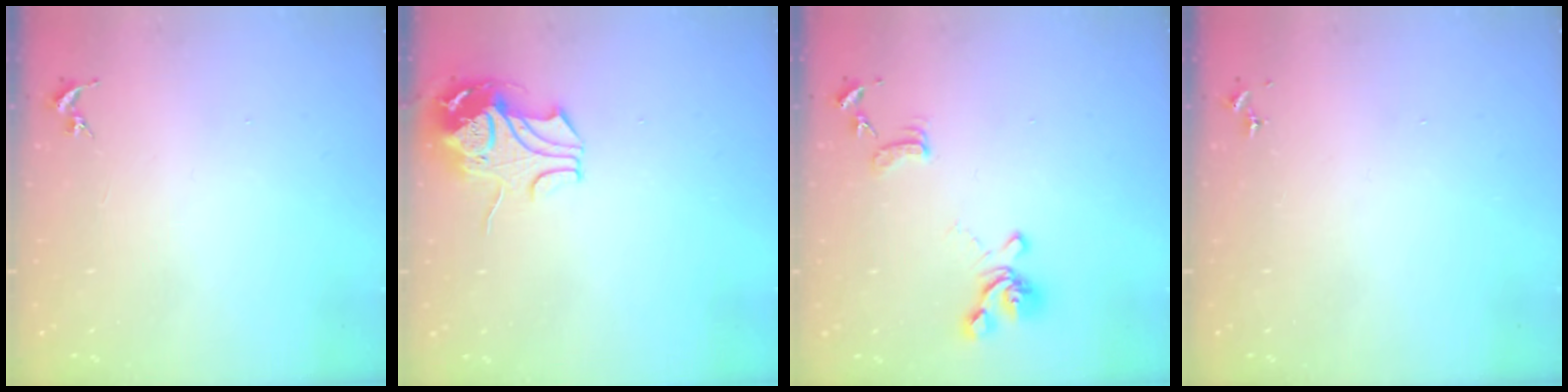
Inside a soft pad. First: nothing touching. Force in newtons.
{"total": 10.0, "press": 9.9, "slide": 1.5}
{"total": 13.1, "press": 13.0, "slide": 1.2}
{"total": 0.0}